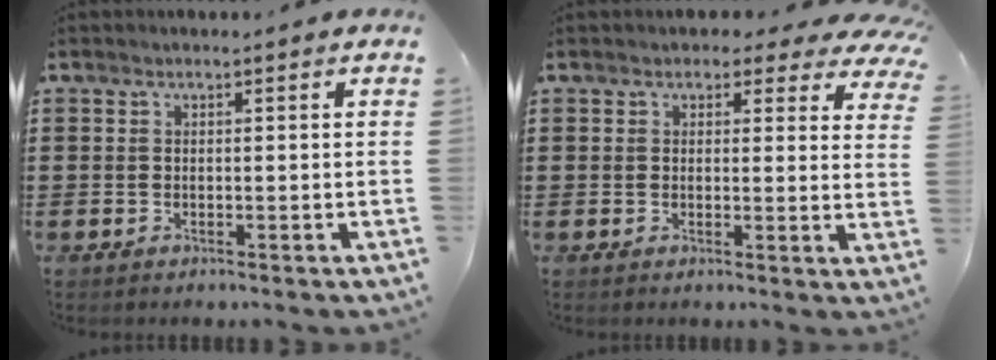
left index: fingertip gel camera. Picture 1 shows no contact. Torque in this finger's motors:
{"motor_torque": [1.70, -0.43, 0.49, 0.04]}